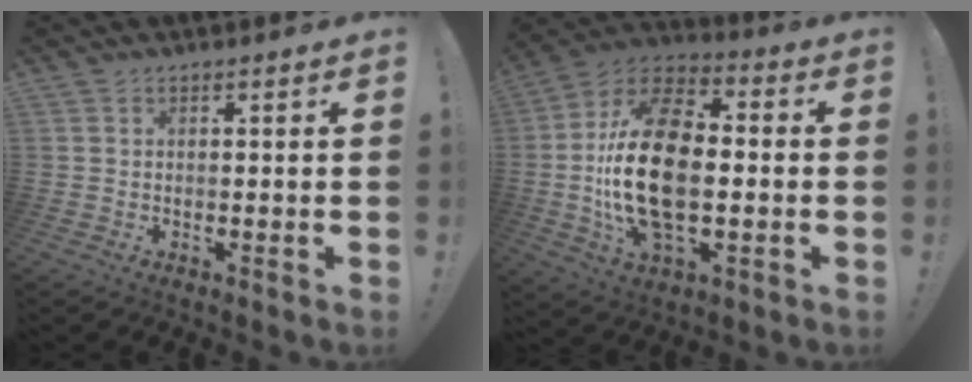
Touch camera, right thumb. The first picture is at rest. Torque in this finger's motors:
{"motor_torque": [2.32, 2.70, 2.09, -0.68, 0.32]}